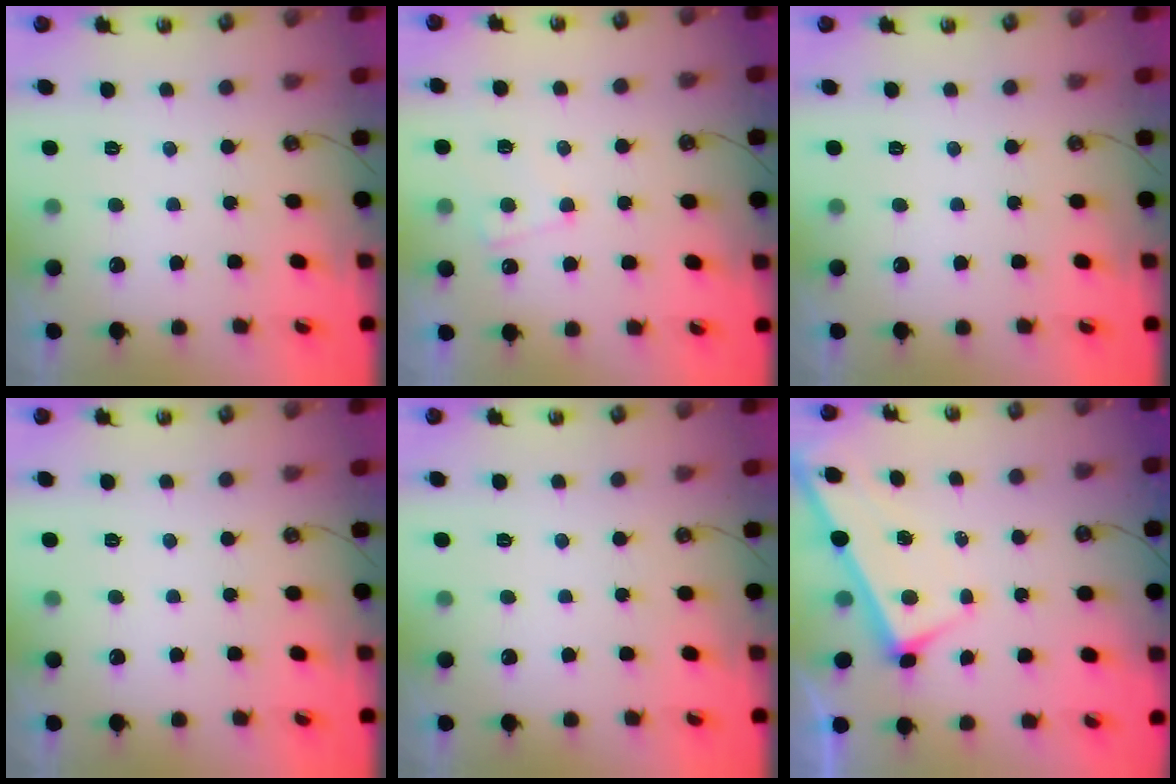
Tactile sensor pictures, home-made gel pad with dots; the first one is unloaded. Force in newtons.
{"total": 3.2, "press": 3.1, "slide": 0.8}
{"total": 0.0}
{"total": 0.0}
{"total": 0.0}
{"total": 2.5, "press": 2.5, "slide": 0.3}